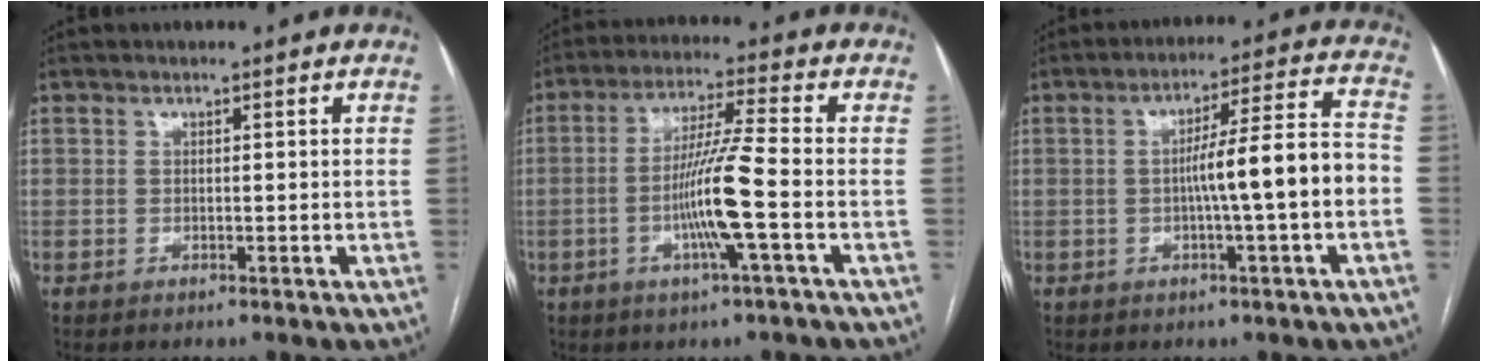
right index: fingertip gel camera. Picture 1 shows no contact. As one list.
[{"total": 9.7, "force": [-2.6, -0.9, 9.3], "torque": [-0.181, -0.005, -0.050]}, {"total": 10.4, "force": [-1.9, -0.3, 10.2], "torque": [-0.157, 0.020, -0.031]}]